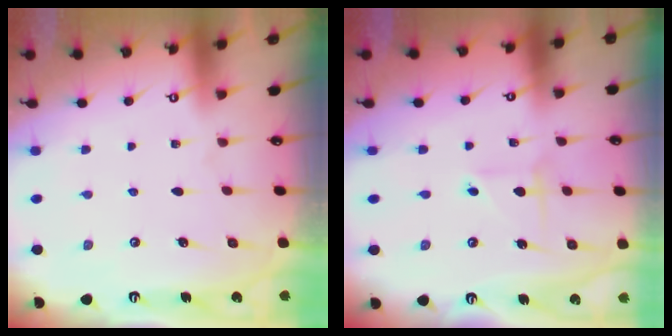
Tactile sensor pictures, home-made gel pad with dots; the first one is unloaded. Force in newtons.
{"total": 2.6, "press": 2.6, "slide": 0.0}